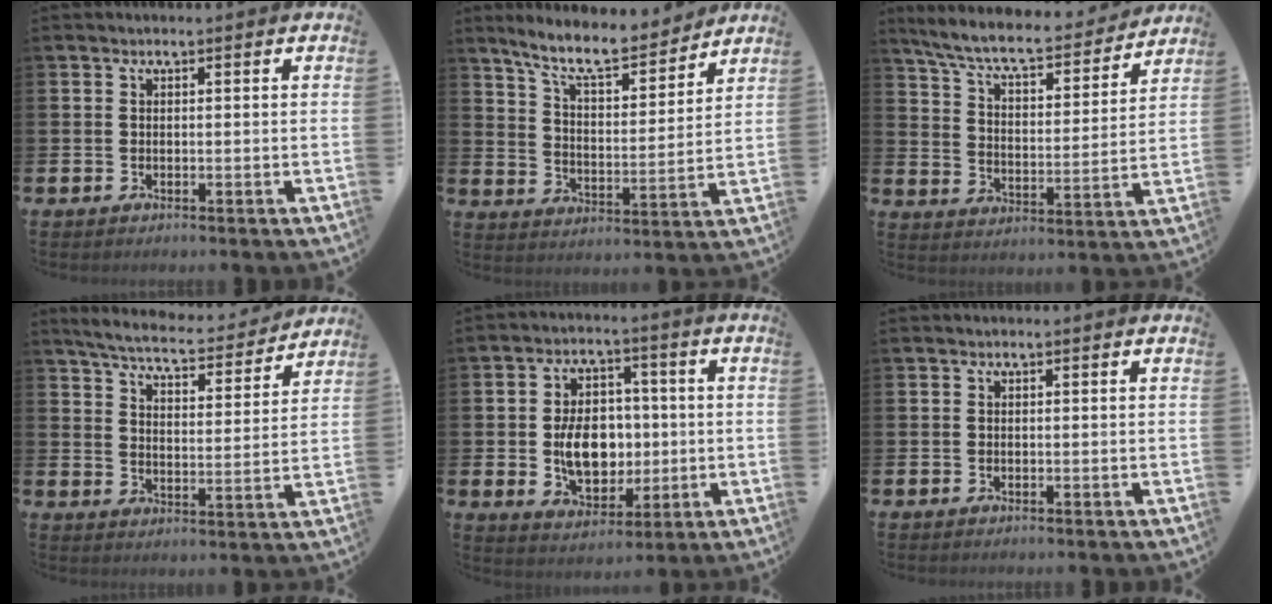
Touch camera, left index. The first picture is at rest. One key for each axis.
{"total": 9.5, "fx": 8.6, "fy": 1.9, "fz": 3.7, "tx": -0.102, "ty": -0.051, "tz": 0.151}
{"total": 8.1, "fx": 7.4, "fy": 1.5, "fz": 3.1, "tx": -0.098, "ty": -0.047, "tz": 0.126}
{"total": 6.3, "fx": 6.0, "fy": 0.7, "fz": 1.8, "tx": -0.053, "ty": -0.043, "tz": 0.100}
{"total": 8.4, "fx": -0.4, "fy": 6.0, "fz": 5.9, "tx": -0.108, "ty": 0.009, "tz": -0.012}
{"total": 0.0}